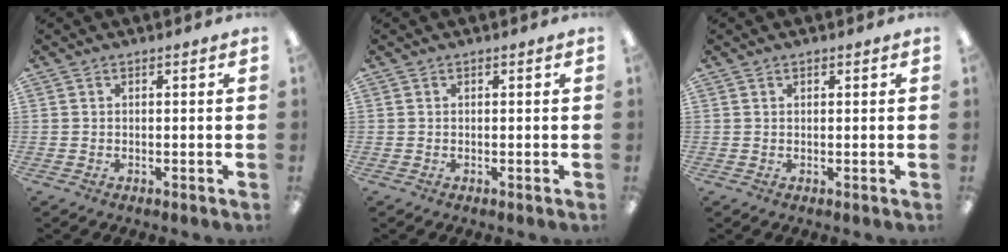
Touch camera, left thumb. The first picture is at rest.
{"total": 0.0}
{"total": 0.6, "force": [0.4, 0.3, 0.2], "torque": [0.004, -0.002, 0.006]}